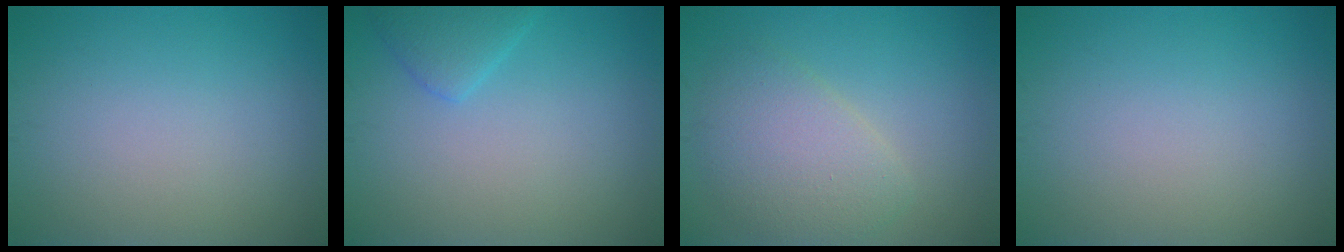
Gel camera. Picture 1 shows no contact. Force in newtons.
{"total": 1.6, "press": 1.6, "slide": 0.0}
{"total": 4.2, "press": 4.2, "slide": 0.2}
{"total": 0.0}